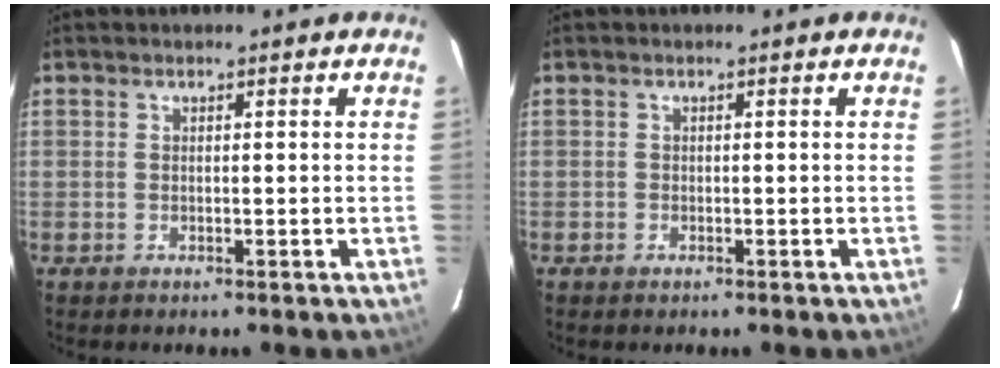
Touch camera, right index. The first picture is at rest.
{"total": 0.8, "force": [-0.5, 0.6, 0.0], "torque": [-0.002, 0.001, -0.009]}